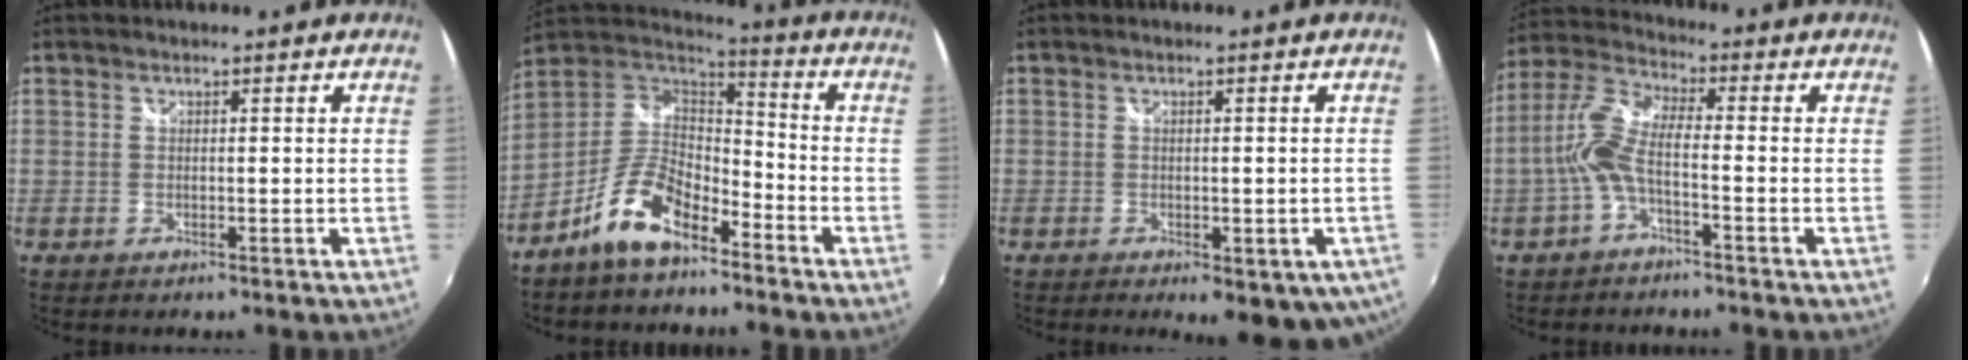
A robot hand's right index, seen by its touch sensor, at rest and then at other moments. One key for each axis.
{"total": 12.4, "fx": -7.7, "fy": 5.3, "fz": 8.1, "tx": -0.178, "ty": 0.011, "tz": -0.146}
{"total": 10.1, "fx": -5.5, "fy": 4.1, "fz": 7.4, "tx": -0.106, "ty": -0.036, "tz": -0.066}
{"total": 7.4, "fx": -2.3, "fy": 1.8, "fz": 6.9, "tx": -0.162, "ty": 0.013, "tz": -0.046}